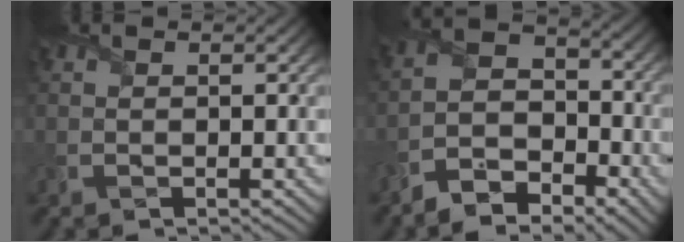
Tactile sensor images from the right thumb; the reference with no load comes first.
{"total": 7.3, "force": [-5.3, 3.6, 3.5], "torque": [-0.067, -0.003, -0.113]}